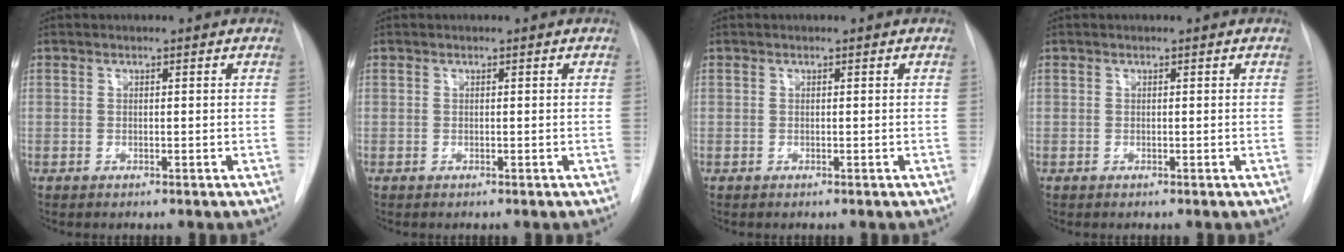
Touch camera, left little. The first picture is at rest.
{"total": 0.0}
{"total": 0.0}
{"total": 0.0}